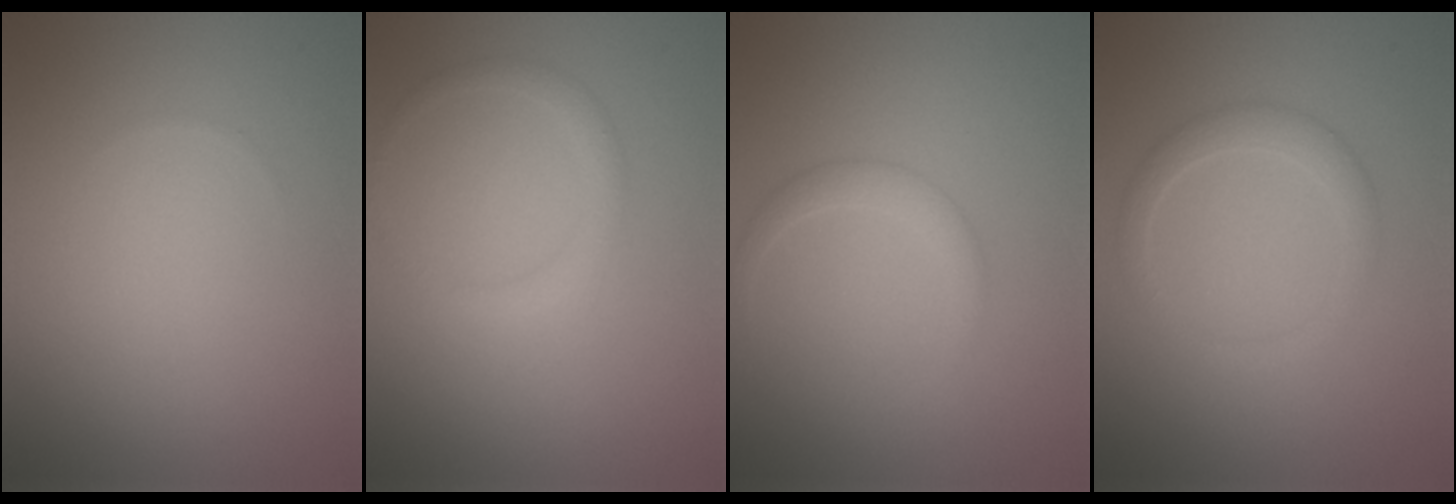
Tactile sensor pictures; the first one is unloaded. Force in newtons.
{"total": 1.3, "press": 1.3, "slide": 0.1}
{"total": 1.5, "press": 1.5, "slide": 0.0}
{"total": 2.0, "press": 2.0, "slide": 0.1}